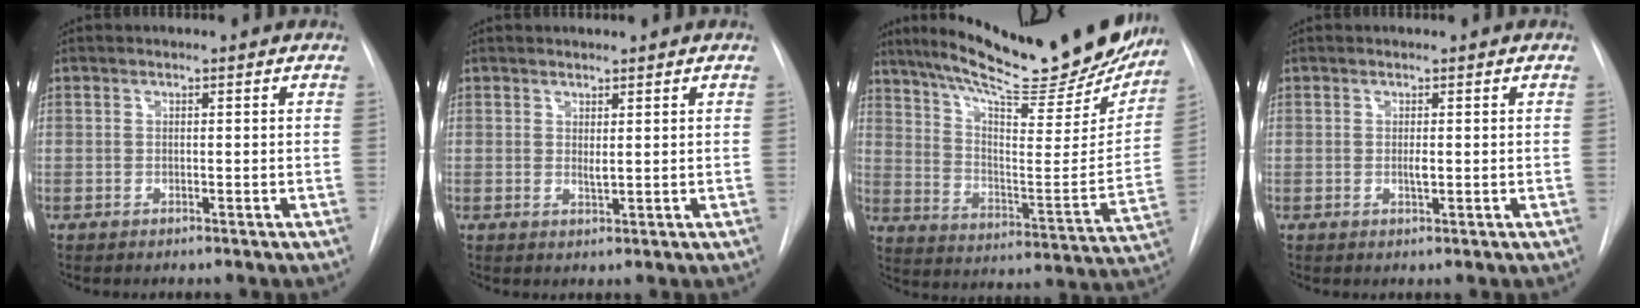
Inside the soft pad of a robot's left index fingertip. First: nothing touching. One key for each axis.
{"total": 1.2, "fx": 0.6, "fy": 0.1, "fz": 1.1, "tx": -0.022, "ty": -0.007, "tz": 0.016}
{"total": 27.5, "fx": 23.2, "fy": 4.6, "fz": 14.1, "tx": -0.217, "ty": -0.056, "tz": 0.314}
{"total": 0.9, "fx": -0.2, "fy": 0.2, "fz": 0.8, "tx": -0.016, "ty": -0.007, "tz": -0.002}